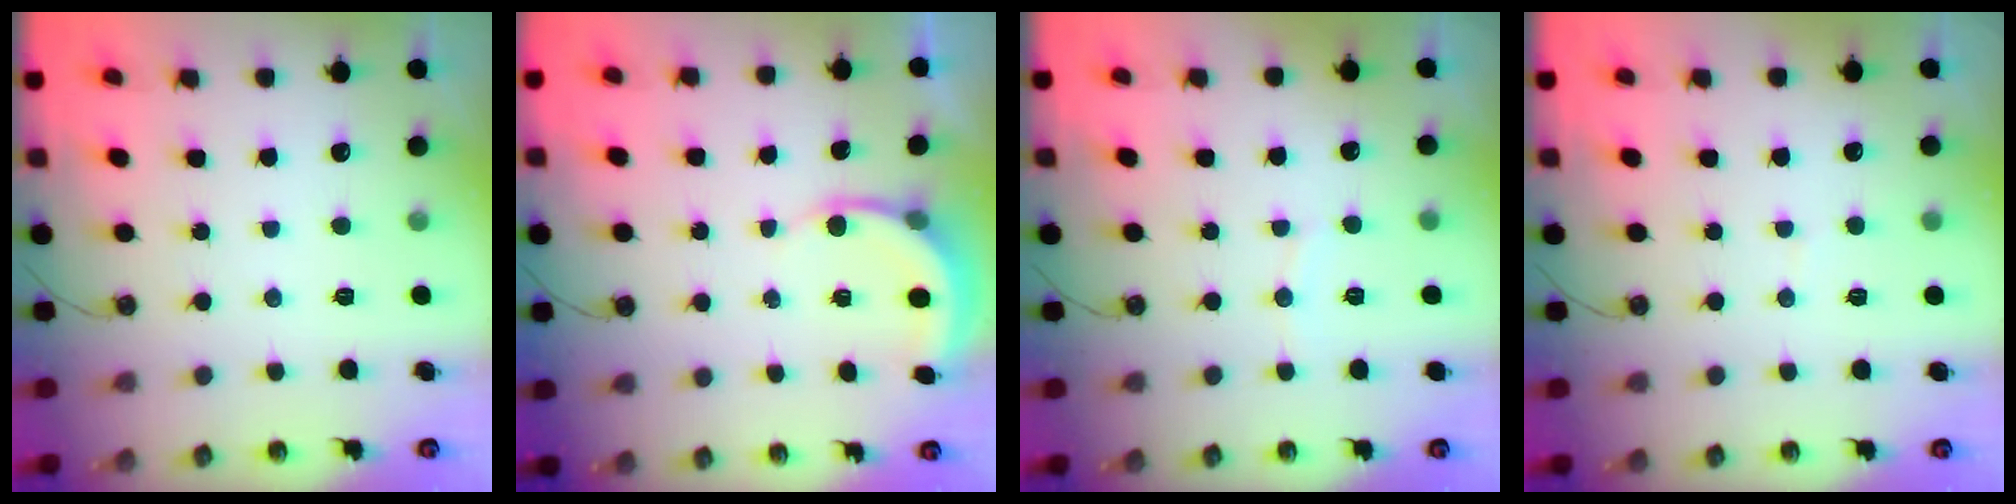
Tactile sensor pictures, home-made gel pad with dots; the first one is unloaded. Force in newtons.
{"total": 4.5, "press": 4.5, "slide": 0.3}
{"total": 2.8, "press": 2.8, "slide": 0.3}
{"total": 2.6, "press": 2.6, "slide": 0.2}